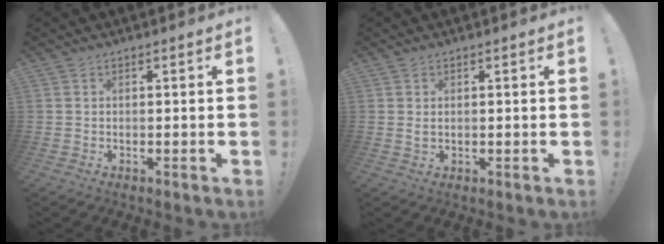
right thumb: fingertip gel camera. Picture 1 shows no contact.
{"total": 1.2, "force": [0.6, 0.5, 0.9], "torque": [-0.012, -0.002, 0.009]}